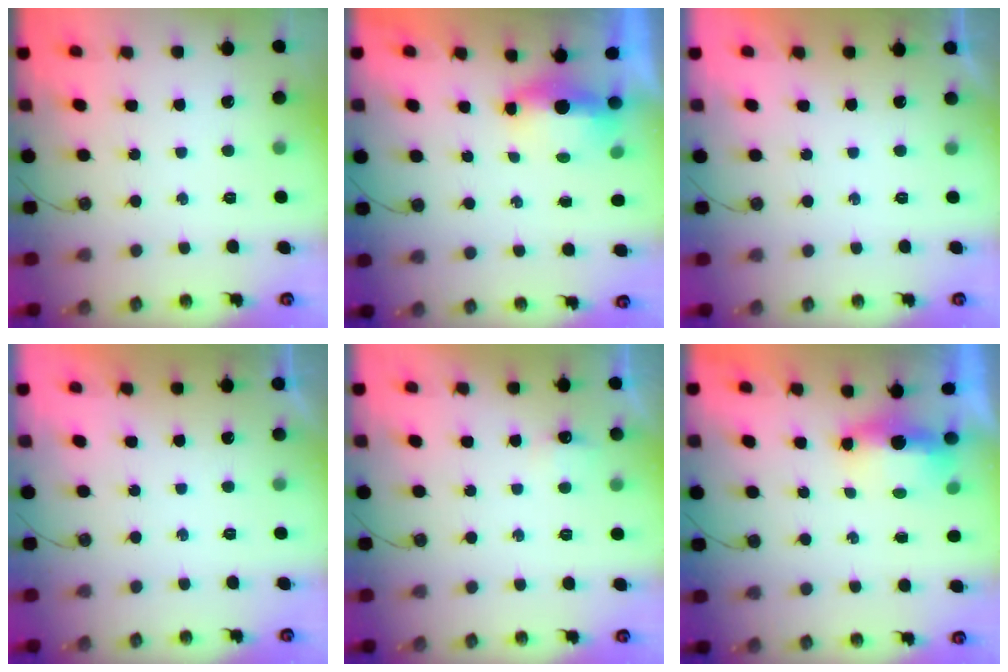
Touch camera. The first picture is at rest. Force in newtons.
{"total": 9.6, "press": 6.1, "slide": 7.4}
{"total": 0.0}
{"total": 0.0}
{"total": 4.1, "press": 4.0, "slide": 1.0}
{"total": 14.0, "press": 7.0, "slide": 12.1}